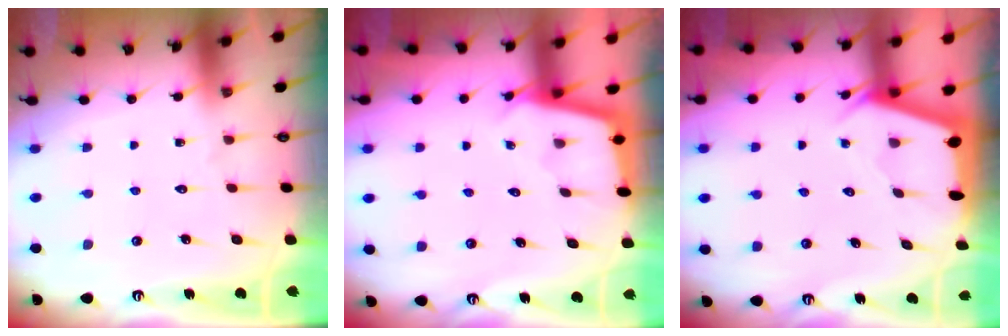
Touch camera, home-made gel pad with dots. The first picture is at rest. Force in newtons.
{"total": 2.6, "press": 2.6, "slide": 0.2}
{"total": 2.4, "press": 2.3, "slide": 0.4}